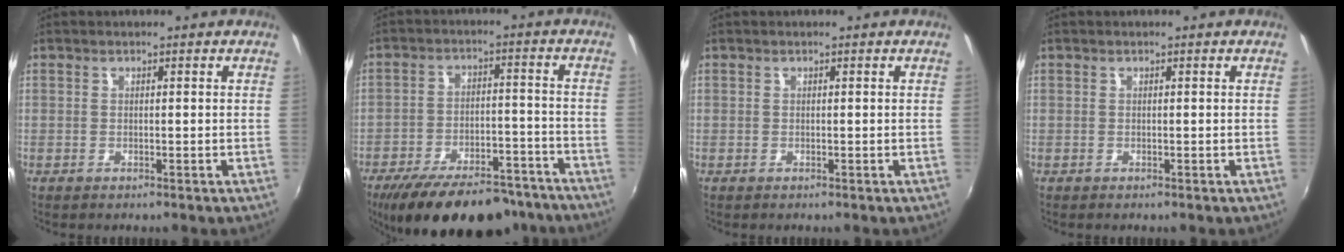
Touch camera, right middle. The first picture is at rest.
{"total": 22.1, "force": [-18.0, 7.8, 10.2], "torque": [-0.186, -0.005, -0.245]}
{"total": 0.0}
{"total": 0.0}